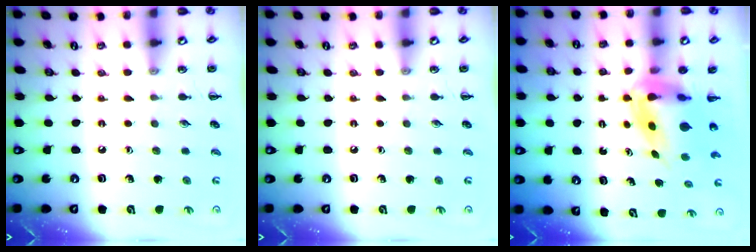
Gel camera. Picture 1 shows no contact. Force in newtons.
{"total": 0.0}
{"total": 6.4, "press": 6.1, "slide": 1.9}